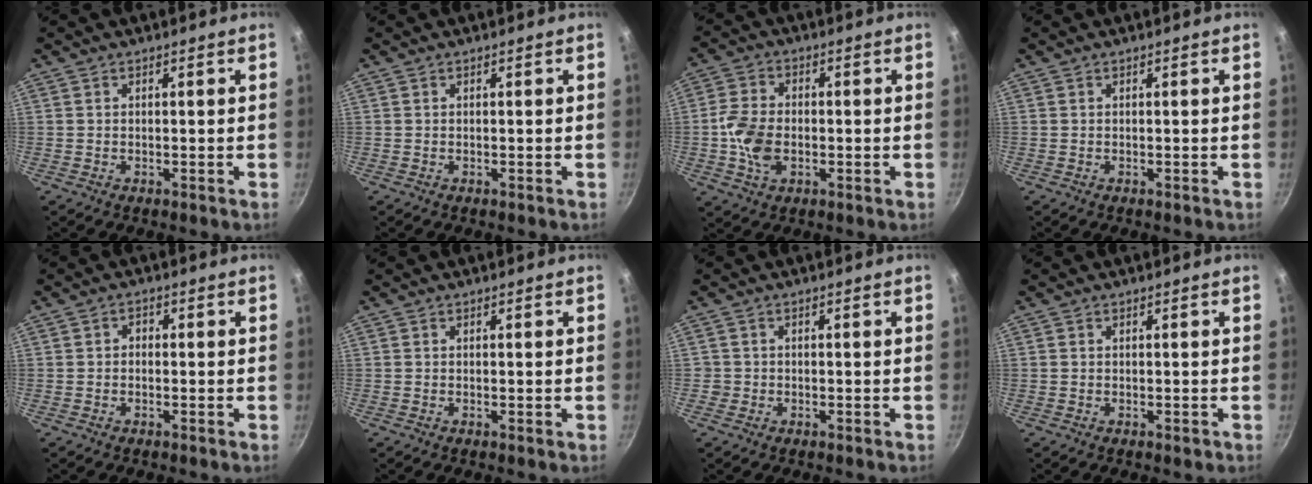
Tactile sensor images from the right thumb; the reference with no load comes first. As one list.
[{"total": 0.0}, {"total": 8.3, "force": [-1.3, 5.5, 6.0], "torque": [-0.117, 0.013, -0.031]}, {"total": 0.0}, {"total": 1.6, "force": [-0.2, 1.3, 0.8], "torque": [-0.012, 0.008, -0.008]}, {"total": 0.0}, {"total": 1.4, "force": [-0.4, 1.4, 0.2], "torque": [0.002, 0.006, -0.006]}, {"total": 0.7, "force": [-0.2, 0.5, 0.5], "torque": [-0.004, 0.002, -0.003]}]